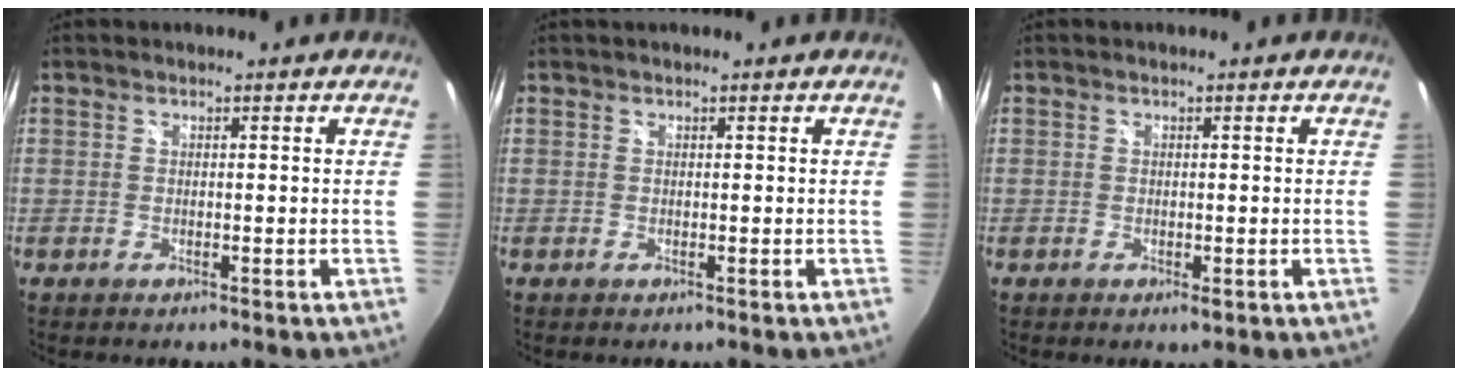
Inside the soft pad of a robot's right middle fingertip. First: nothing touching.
{"total": 0.9, "force": [0.7, 0.2, 0.5], "torque": [-0.012, 0.007, 0.009]}
{"total": 0.9, "force": [-0.2, 0.4, 0.8], "torque": [-0.015, -0.004, -0.003]}